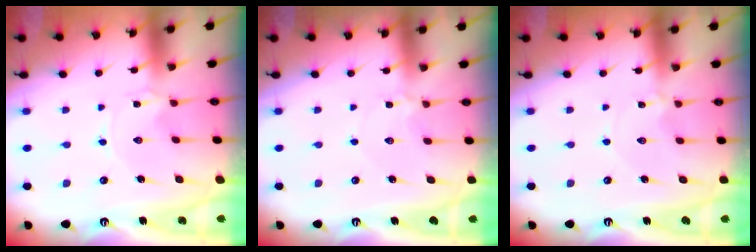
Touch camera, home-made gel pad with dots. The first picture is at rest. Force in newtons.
{"total": 2.7, "press": 2.7, "slide": 0.3}
{"total": 0.0}